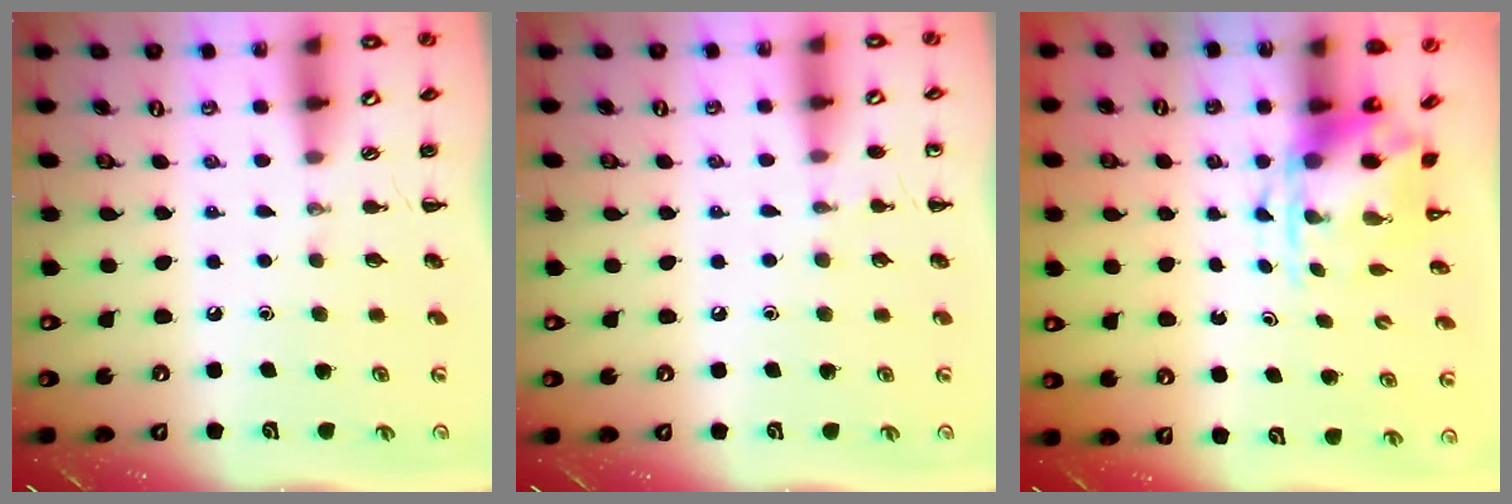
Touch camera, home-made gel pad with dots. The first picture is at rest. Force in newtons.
{"total": 4.3, "press": 4.1, "slide": 1.3}
{"total": 3.7, "press": 3.6, "slide": 0.9}